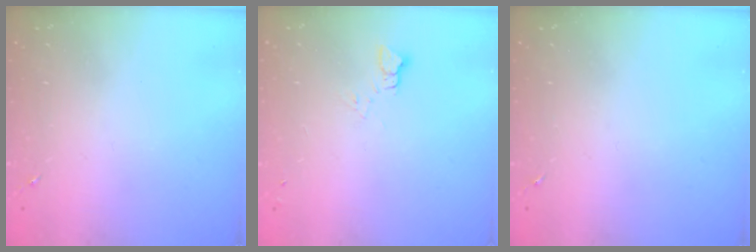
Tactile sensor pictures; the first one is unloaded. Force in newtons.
{"total": 4.1, "press": 4.0, "slide": 0.4}
{"total": 0.0}